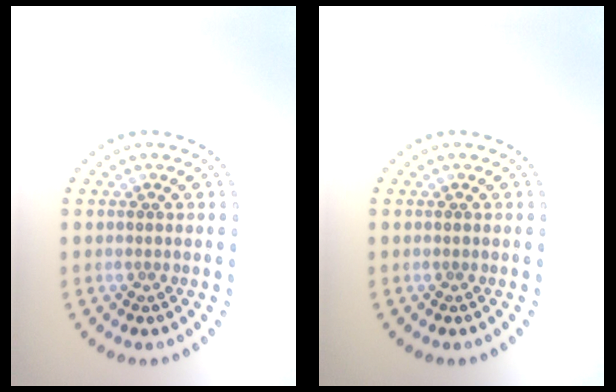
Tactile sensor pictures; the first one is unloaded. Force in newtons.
{"total": 0.0}